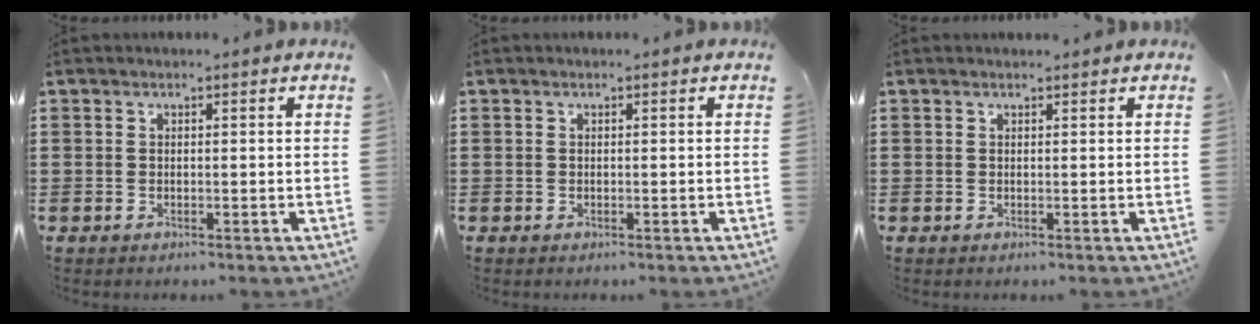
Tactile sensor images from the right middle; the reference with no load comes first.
{"total": 0.0}
{"total": 0.0}